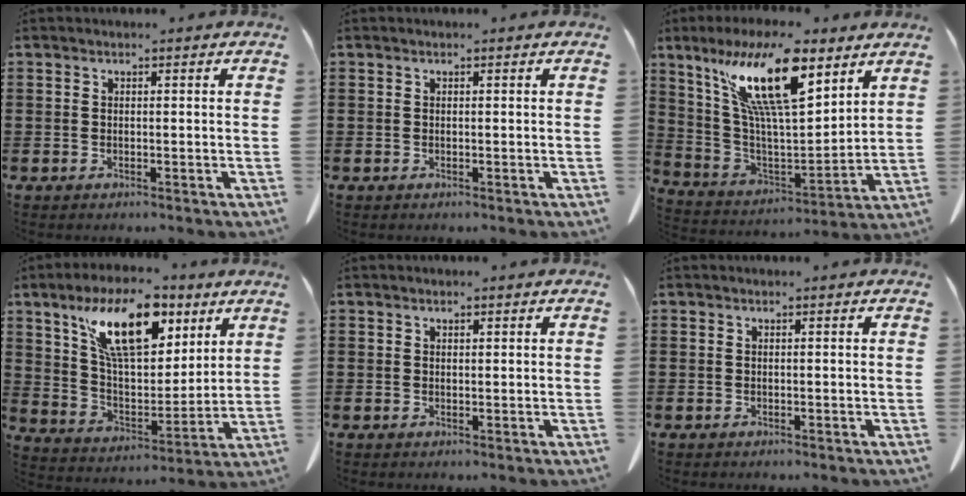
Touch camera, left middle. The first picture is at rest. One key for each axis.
{"total": 0.0}
{"total": 15.6, "fx": 9.6, "fy": 4.0, "fz": 11.6, "tx": -0.251, "ty": -0.034, "tz": 0.162}
{"total": 14.7, "fx": 8.1, "fy": 6.5, "fz": 10.4, "tx": -0.198, "ty": -0.008, "tz": 0.143}
{"total": 0.7, "fx": 0.5, "fy": 0.3, "fz": 0.3, "tx": -0.008, "ty": 0.000, "tz": 0.011}
{"total": 0.0}